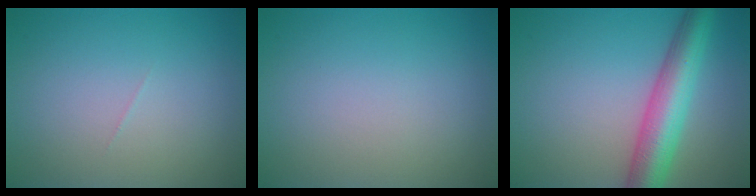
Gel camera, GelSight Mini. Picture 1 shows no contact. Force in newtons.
{"total": 0.0}
{"total": 6.5, "press": 6.5, "slide": 0.1}